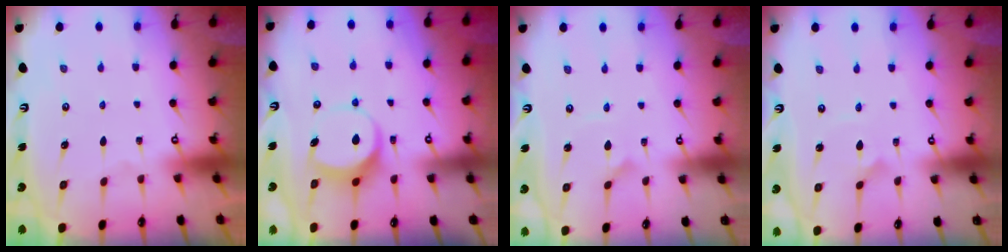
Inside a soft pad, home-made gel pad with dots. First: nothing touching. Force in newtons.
{"total": 7.9, "press": 7.9, "slide": 0.8}
{"total": 1.8, "press": 1.8, "slide": 0.2}
{"total": 2.0, "press": 2.0, "slide": 0.1}